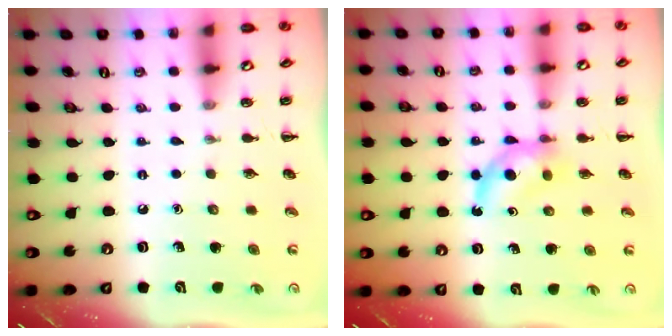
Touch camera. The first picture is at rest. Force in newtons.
{"total": 4.7, "press": 4.5, "slide": 1.2}